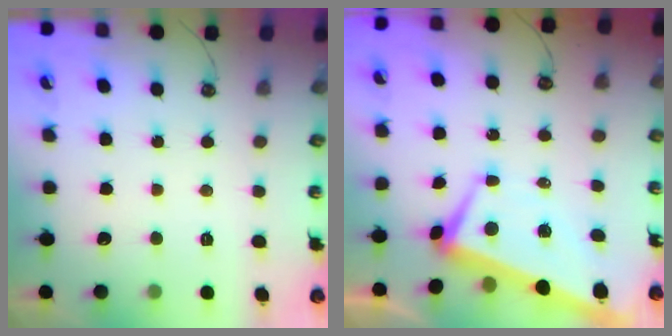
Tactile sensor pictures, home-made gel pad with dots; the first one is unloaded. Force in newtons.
{"total": 2.0, "press": 1.6, "slide": 1.2}